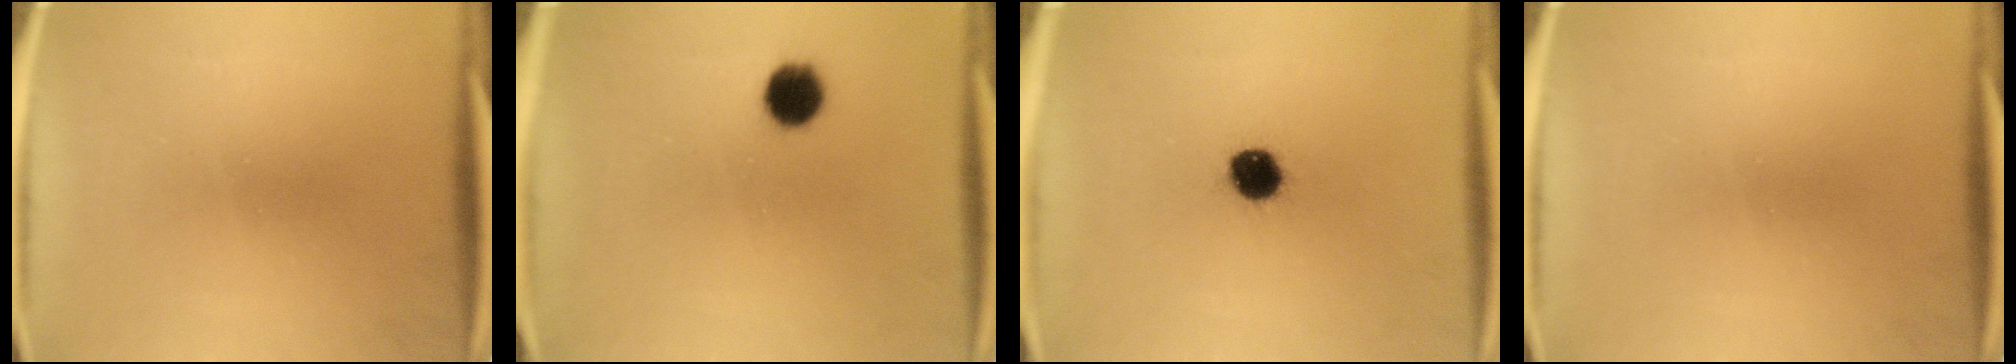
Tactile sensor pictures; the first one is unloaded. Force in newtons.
{"total": 6.5}
{"total": 7.5}
{"total": 0.0}